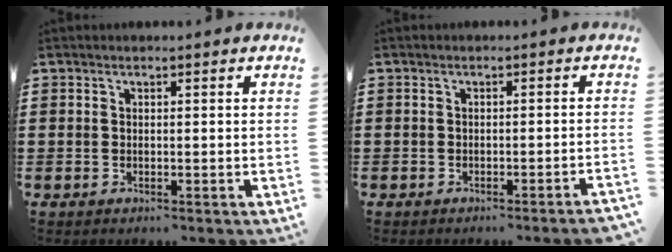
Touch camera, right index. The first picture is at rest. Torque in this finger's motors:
{"motor_torque": [0.02, 0.04, -0.09, -0.04]}